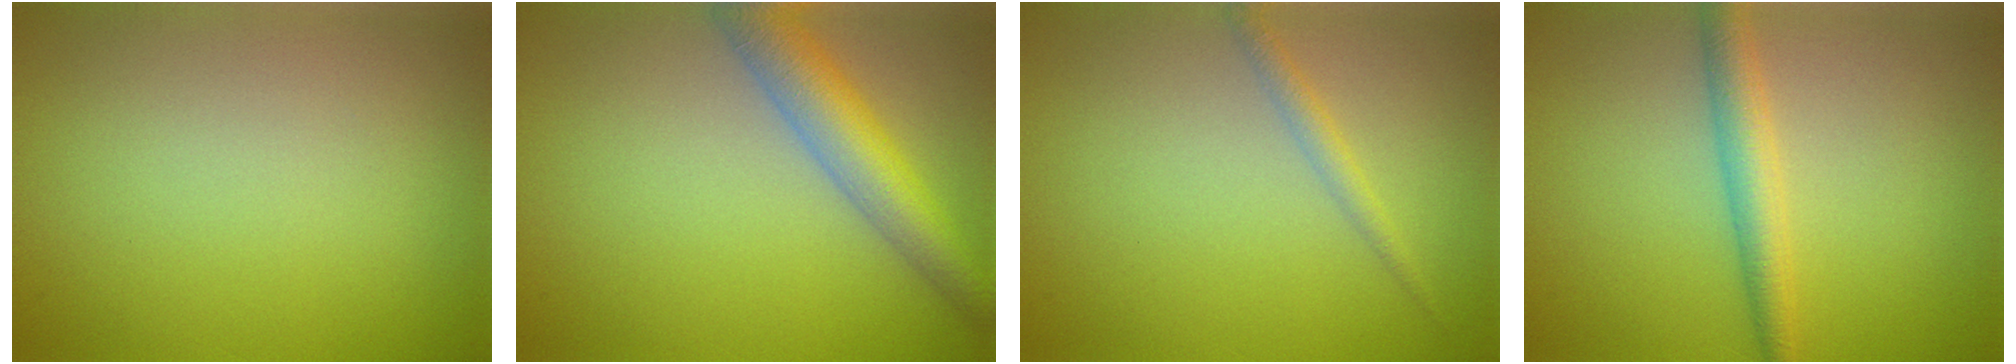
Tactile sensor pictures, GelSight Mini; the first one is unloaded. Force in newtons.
{"total": 5.4, "press": 5.4, "slide": 0.2}
{"total": 1.4, "press": 1.4, "slide": 0.0}
{"total": 2.9, "press": 2.9, "slide": 0.0}